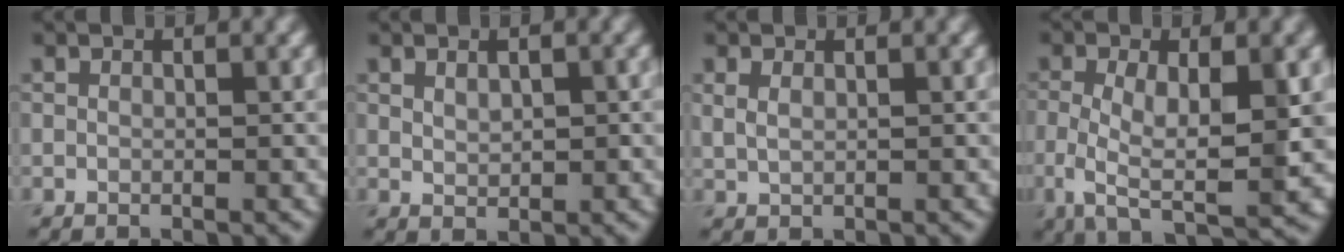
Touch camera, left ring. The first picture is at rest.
{"total": 1.5, "force": [0.6, 0.7, 1.1], "torque": [-0.021, -0.002, 0.015]}
{"total": 1.1, "force": [0.5, 0.6, 0.8], "torque": [-0.022, -0.001, 0.014]}
{"total": 7.5, "force": [-0.5, 2.7, 7.0], "torque": [-0.129, -0.009, -0.011]}